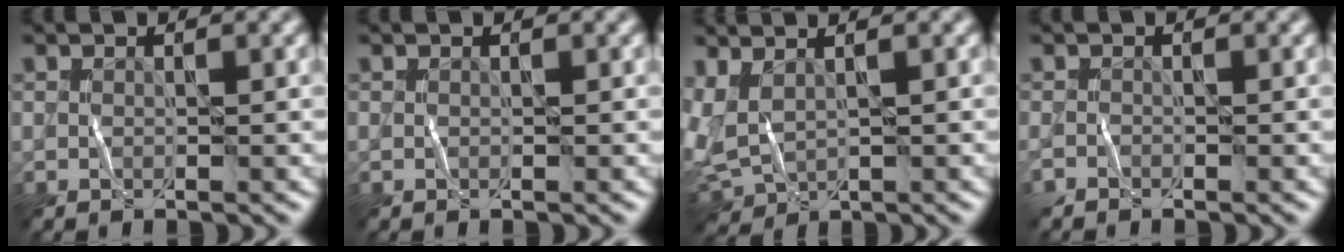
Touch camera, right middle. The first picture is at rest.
{"total": 0.0}
{"total": 4.0, "force": [0.5, 2.2, 3.4], "torque": [-0.095, 0.006, 0.007]}
{"total": 0.7, "force": [-0.6, 0.2, 0.0], "torque": [-0.001, -0.003, -0.015]}